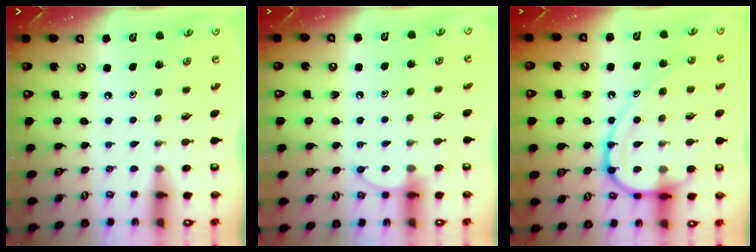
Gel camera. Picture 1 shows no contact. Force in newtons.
{"total": 6.0, "press": 6.0, "slide": 0.6}
{"total": 14.1, "press": 14.0, "slide": 1.6}